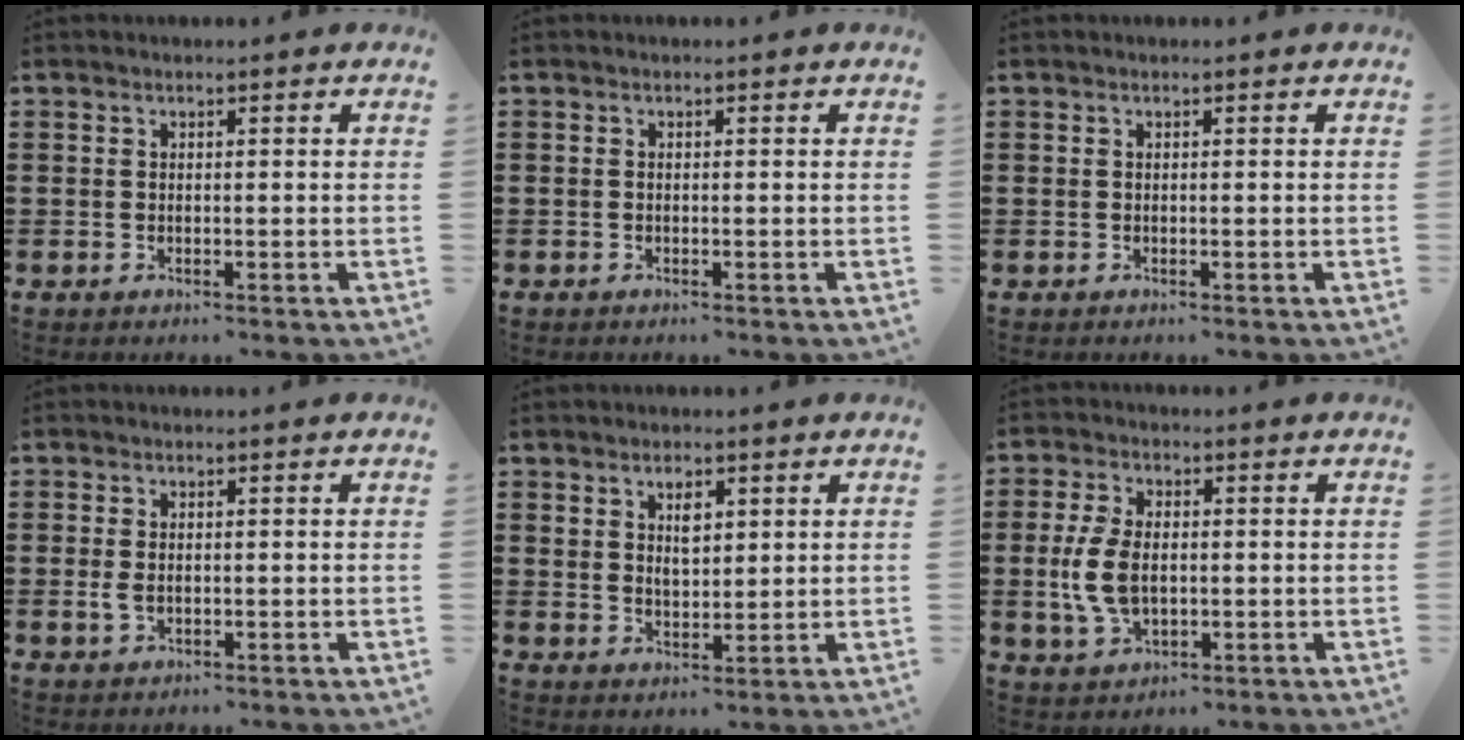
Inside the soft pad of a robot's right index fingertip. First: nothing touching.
{"total": 0.0}
{"total": 0.0}
{"total": 2.0, "force": [-0.1, 1.2, 1.5], "torque": [-0.039, 0.001, -0.004]}
{"total": 3.3, "force": [1.5, 1.7, 2.4], "torque": [-0.037, -0.001, 0.023]}
{"total": 7.0, "force": [-0.3, 4.0, 5.7], "torque": [-0.141, -0.001, -0.013]}